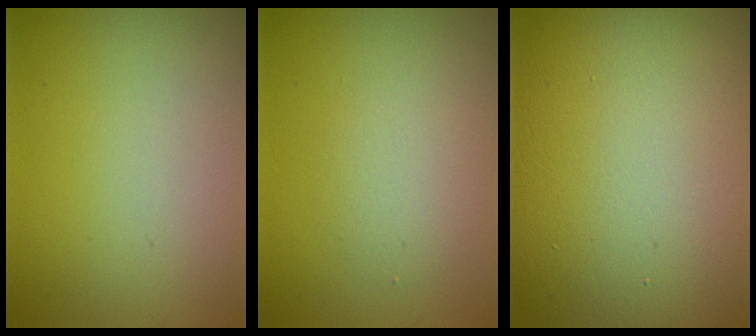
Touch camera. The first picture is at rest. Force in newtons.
{"total": 2.2, "press": 2.2, "slide": 0.1}
{"total": 20.0, "press": 20.0, "slide": 0.9}